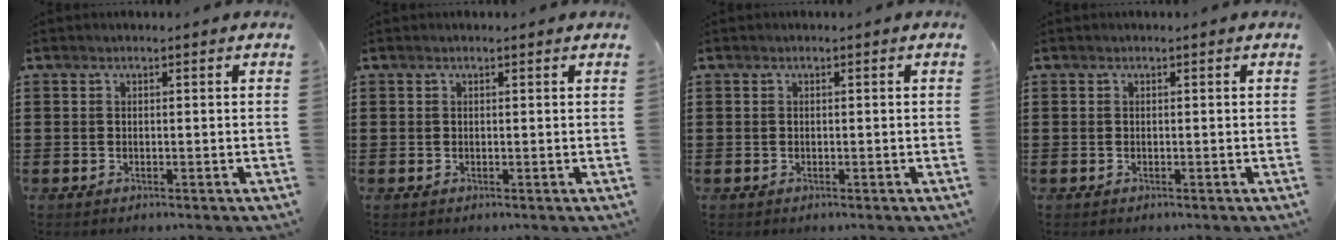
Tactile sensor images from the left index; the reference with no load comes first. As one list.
[{"total": 0.0}, {"total": 0.0}, {"total": 0.0}]